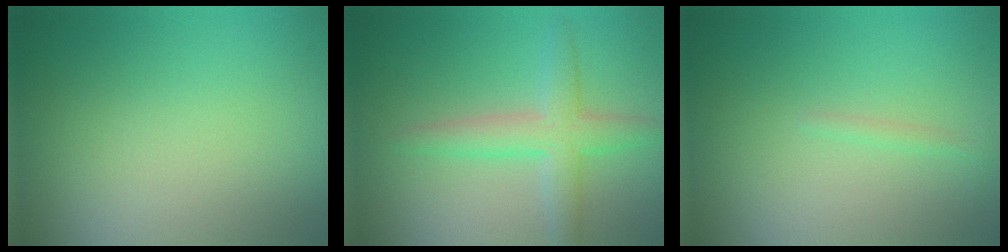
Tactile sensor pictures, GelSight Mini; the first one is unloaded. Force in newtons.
{"total": 3.7, "press": 3.7, "slide": 0.1}
{"total": 0.6, "press": 0.6, "slide": 0.1}